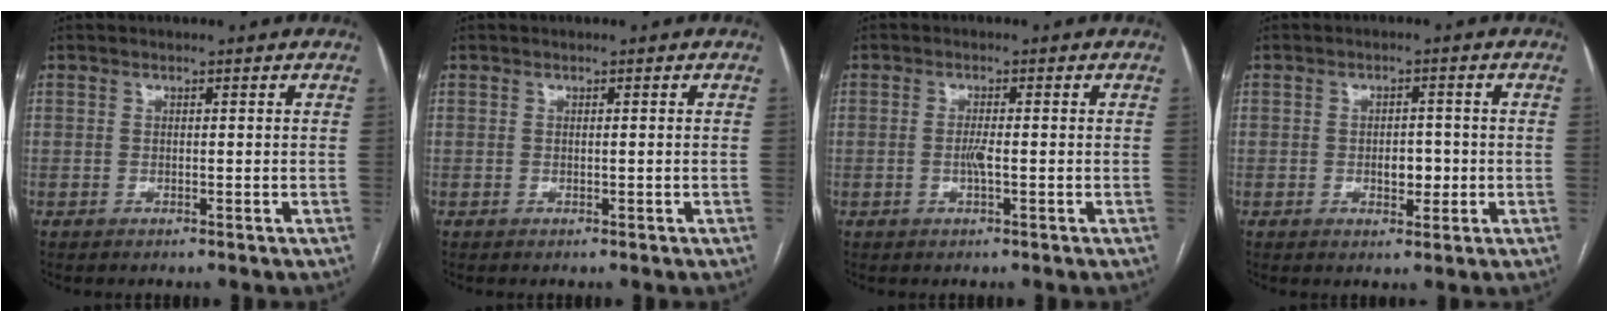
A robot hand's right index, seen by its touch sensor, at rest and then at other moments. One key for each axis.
{"total": 0.0}
{"total": 1.9, "fx": -0.4, "fy": 0.0, "fz": 1.8, "tx": -0.039, "ty": -0.002, "tz": -0.009}
{"total": 3.3, "fx": -0.6, "fy": 1.9, "fz": 2.6, "tx": -0.034, "ty": 0.003, "tz": -0.004}